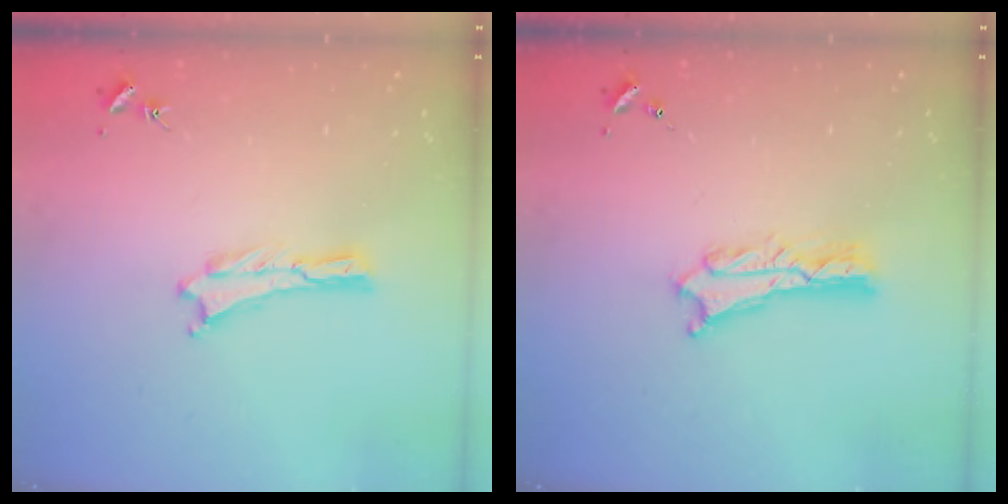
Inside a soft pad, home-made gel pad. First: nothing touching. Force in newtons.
{"total": 2.4, "press": 2.4, "slide": 0.2}